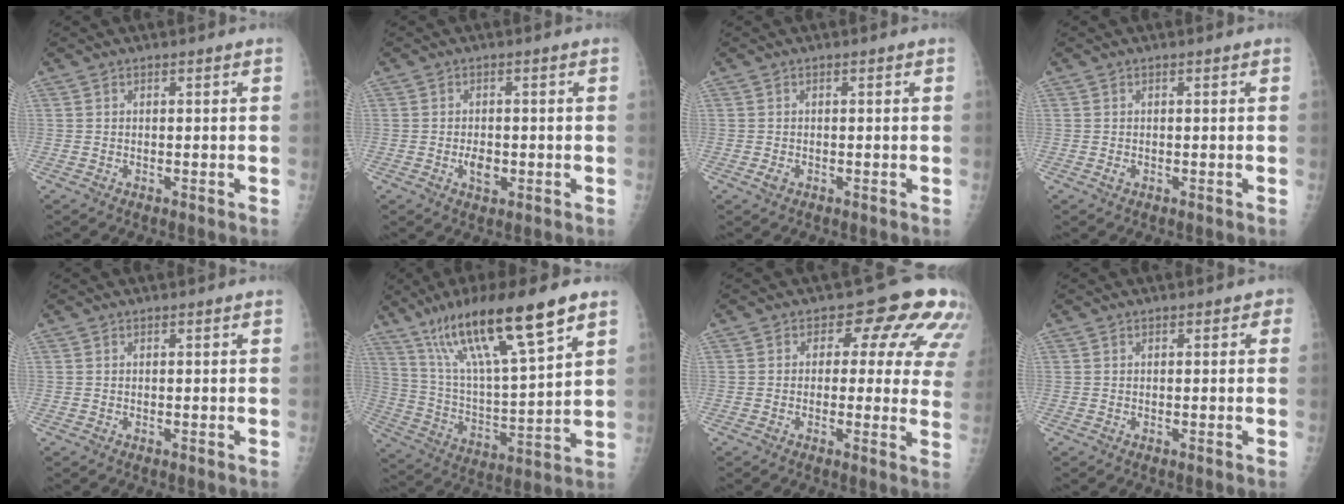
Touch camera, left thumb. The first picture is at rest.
{"total": 3.2, "force": [-0.9, 2.0, 2.4], "torque": [-0.031, 0.002, -0.011]}
{"total": 1.2, "force": [-0.6, 0.8, 0.6], "torque": [-0.010, 0.000, -0.009]}
{"total": 0.5, "force": [-0.2, 0.4, 0.3], "torque": [-0.001, 0.000, -0.003]}
{"total": 0.0}
{"total": 21.7, "force": [13.2, 3.8, 16.7], "torque": [-0.287, -0.036, 0.243]}
{"total": 12.6, "force": [4.9, 7.0, 9.2], "torque": [-0.056, -0.009, 0.038]}
{"total": 1.1, "force": [0.3, 0.8, 0.7], "torque": [0.009, 0.004, -0.004]}